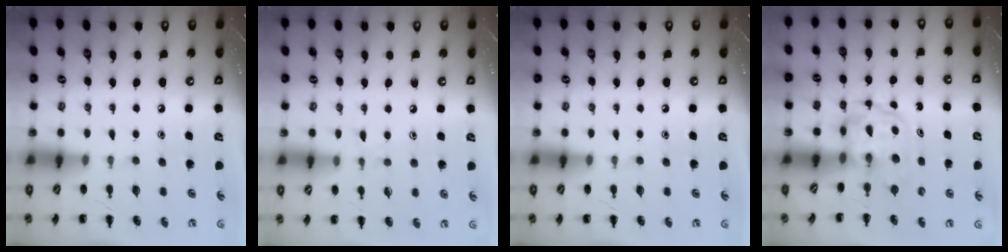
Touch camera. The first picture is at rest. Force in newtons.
{"total": 5.8, "press": 5.3, "slide": 2.4}
{"total": 0.0}
{"total": 3.9, "press": 3.9, "slide": 0.3}